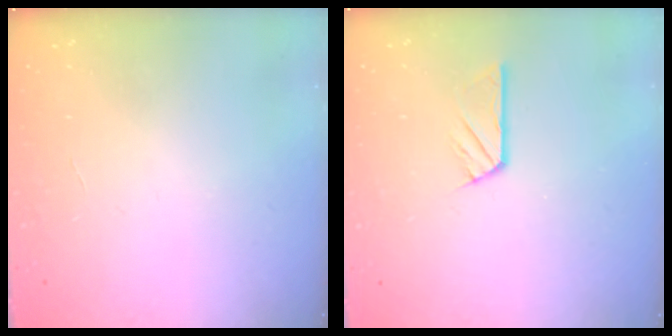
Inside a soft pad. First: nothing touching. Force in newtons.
{"total": 3.5, "press": 3.5, "slide": 0.2}